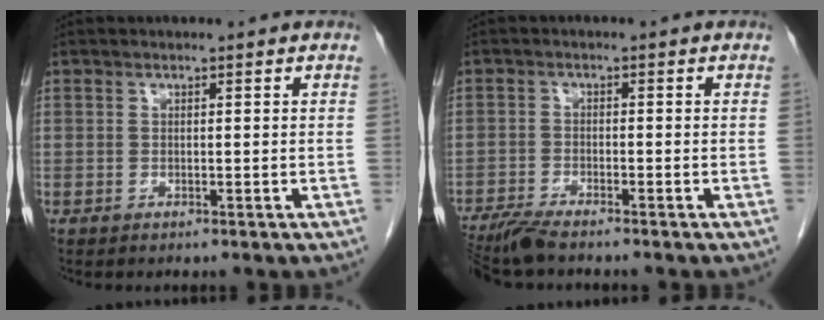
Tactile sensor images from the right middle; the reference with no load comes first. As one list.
[{"total": 5.0, "force": [-4.4, 0.2, 2.4], "torque": [-0.045, -0.017, -0.083]}]